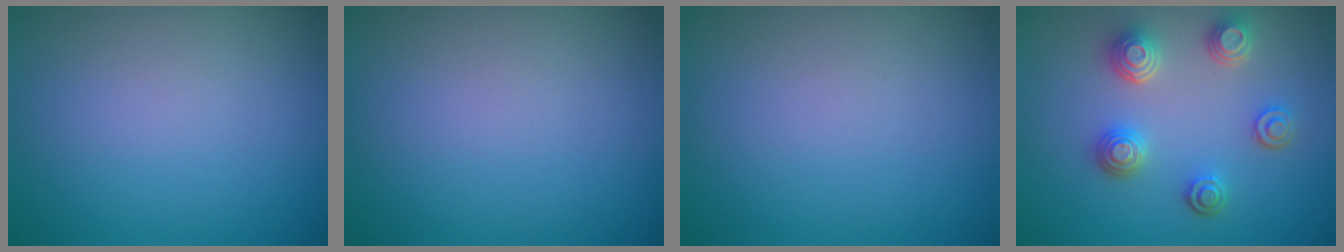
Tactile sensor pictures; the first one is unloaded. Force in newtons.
{"total": 0.0}
{"total": 0.0}
{"total": 4.0, "press": 3.3, "slide": 2.1}